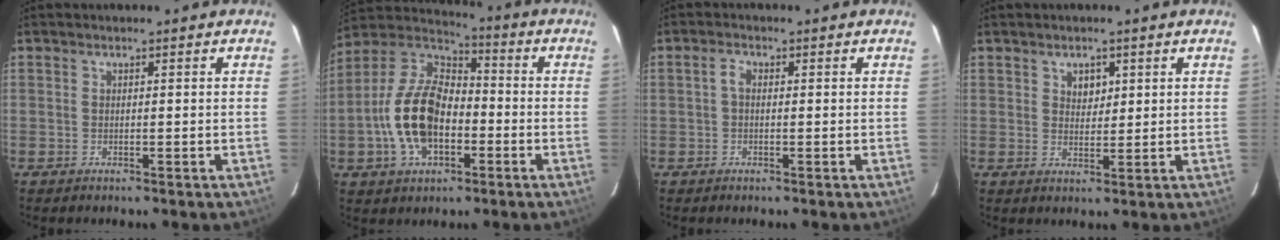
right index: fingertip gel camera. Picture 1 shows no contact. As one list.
[{"total": 16.1, "force": [-4.1, 9.7, 12.2], "torque": [-0.256, 0.015, -0.073]}, {"total": 1.6, "force": [0.0, 1.0, 1.2], "torque": [-0.026, 0.008, -0.003]}, {"total": 2.9, "force": [1.3, 2.1, 1.3], "torque": [-0.015, 0.005, 0.023]}]